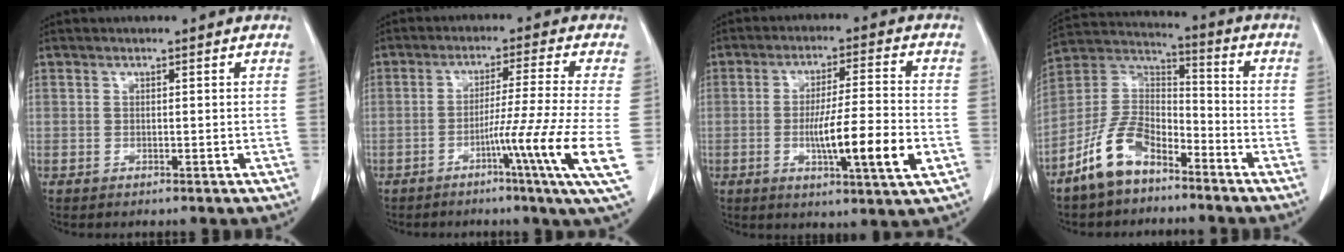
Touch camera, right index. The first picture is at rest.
{"total": 11.7, "force": [-3.4, -2.8, 10.9], "torque": [-0.170, -0.026, -0.061]}
{"total": 11.8, "force": [-2.9, 0.2, 11.4], "torque": [-0.190, -0.012, -0.052]}
{"total": 11.1, "force": [-7.5, 5.2, 6.3], "torque": [-0.141, 0.016, -0.150]}